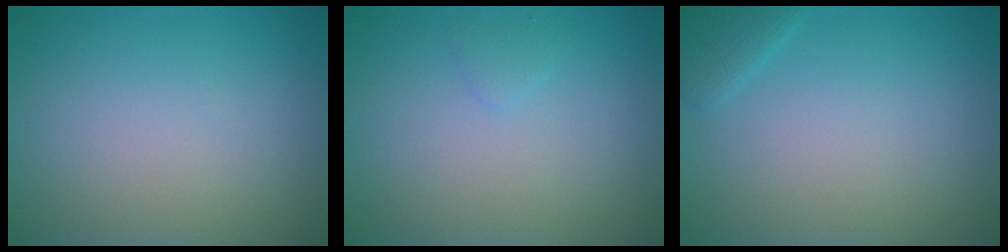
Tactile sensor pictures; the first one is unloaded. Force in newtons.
{"total": 0.6, "press": 0.6, "slide": 0.1}
{"total": 1.4, "press": 1.4, "slide": 0.1}